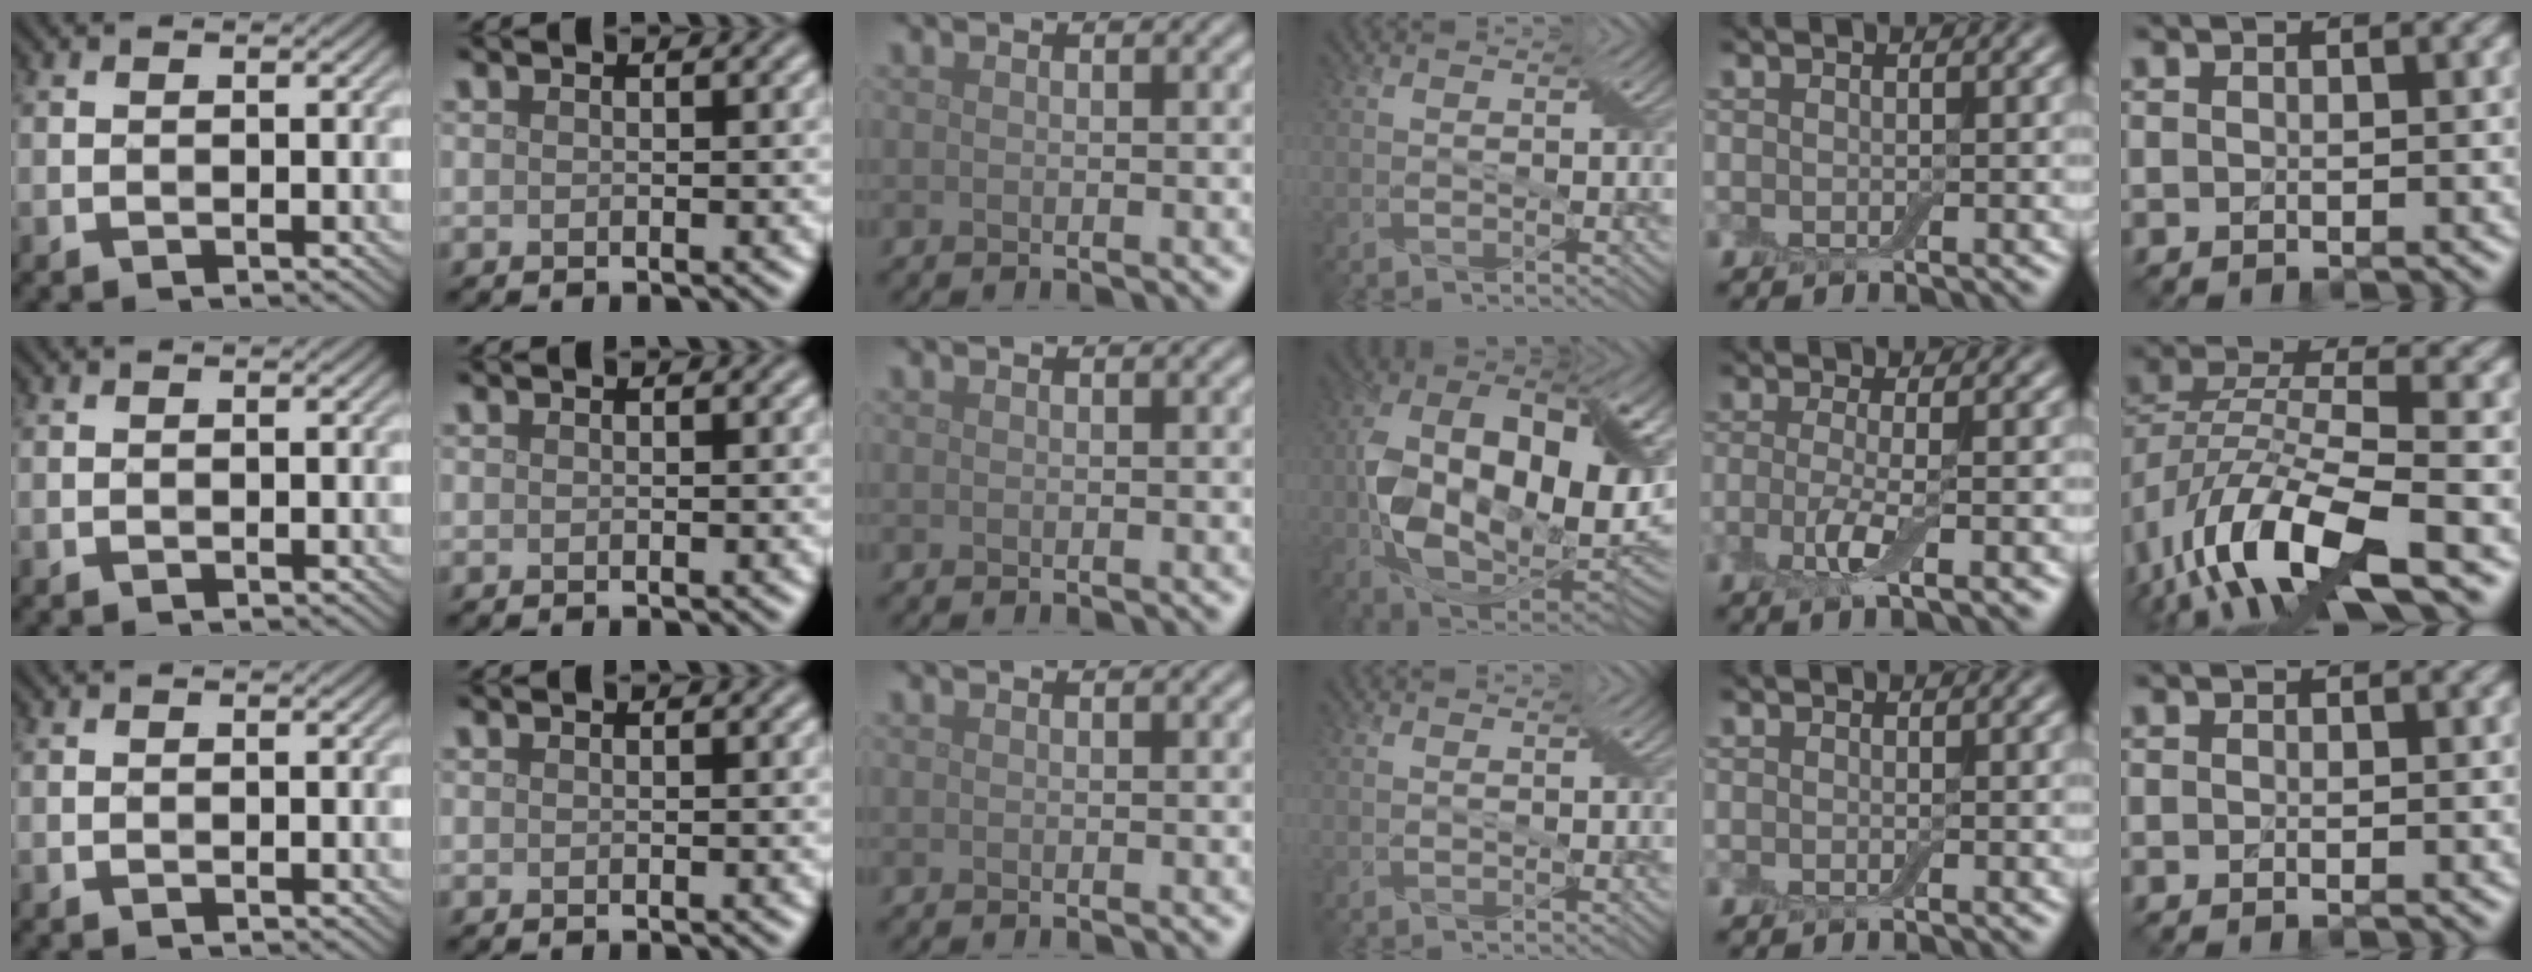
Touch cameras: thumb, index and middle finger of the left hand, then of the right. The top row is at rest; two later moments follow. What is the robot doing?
{"motion": "insert", "object": "drawer"}